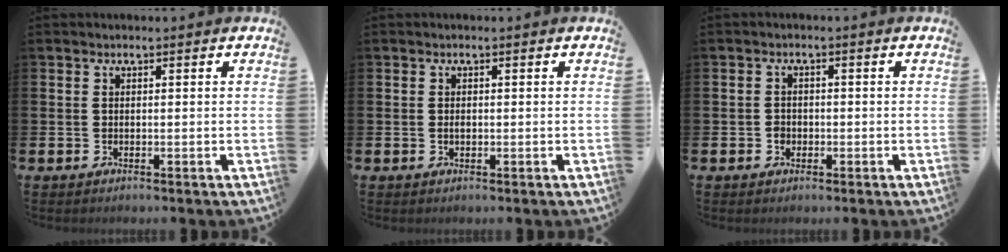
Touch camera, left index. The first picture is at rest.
{"total": 0.7, "force": [0.0, 0.4, 0.5], "torque": [-0.009, 0.001, -0.002]}
{"total": 1.4, "force": [-0.4, 1.3, 0.4], "torque": [-0.007, 0.005, -0.010]}